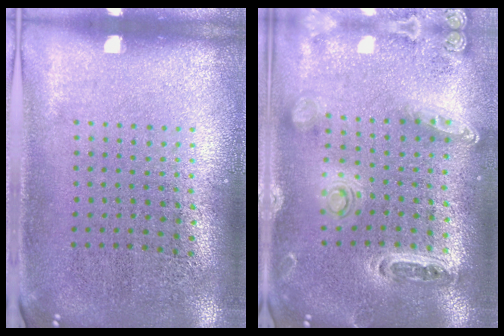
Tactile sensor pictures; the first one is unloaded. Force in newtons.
{"total": 1.3, "press": 1.2, "slide": 0.2}